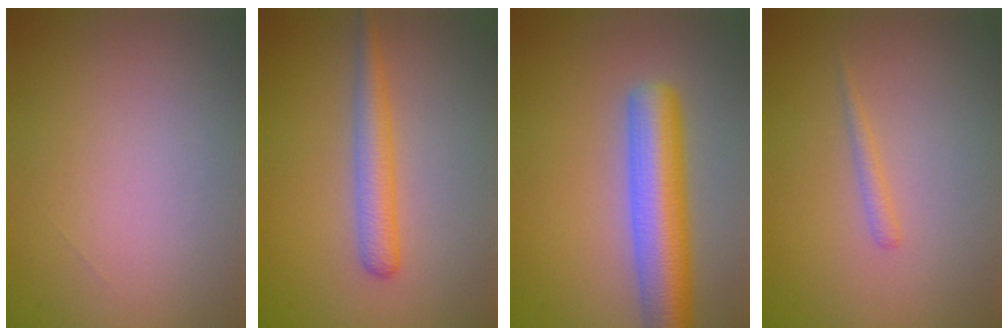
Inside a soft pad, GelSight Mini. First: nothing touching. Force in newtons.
{"total": 2.8, "press": 2.8, "slide": 0.1}
{"total": 7.0, "press": 7.0, "slide": 0.5}
{"total": 0.9, "press": 0.9, "slide": 0.1}